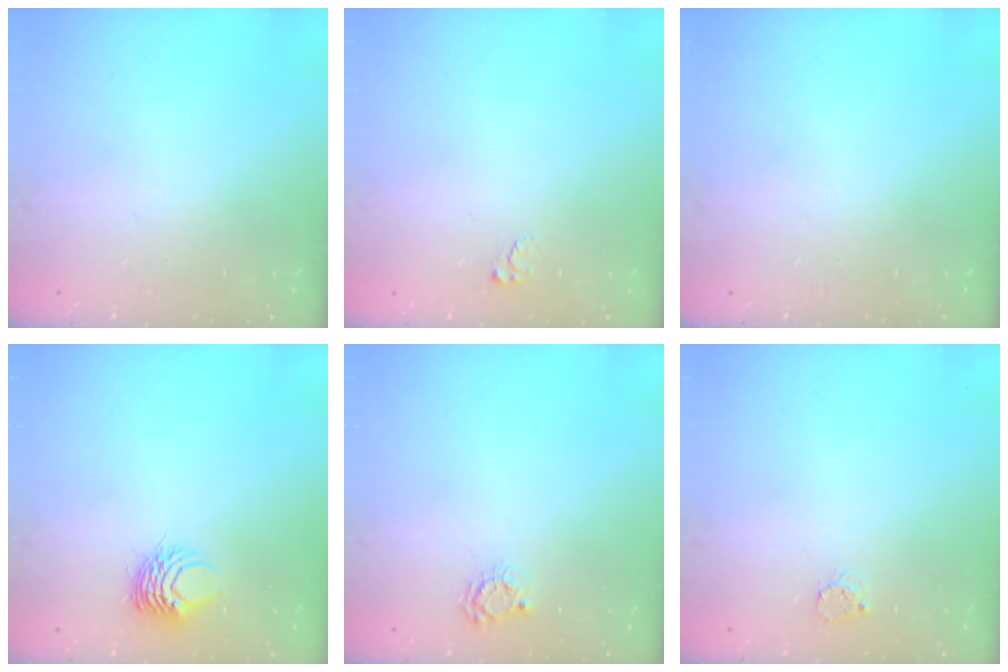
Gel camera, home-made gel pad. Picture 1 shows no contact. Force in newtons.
{"total": 2.5, "press": 2.5, "slide": 0.3}
{"total": 0.0}
{"total": 5.5, "press": 5.4, "slide": 0.4}
{"total": 4.8, "press": 4.8, "slide": 0.4}
{"total": 3.4, "press": 3.4, "slide": 0.3}